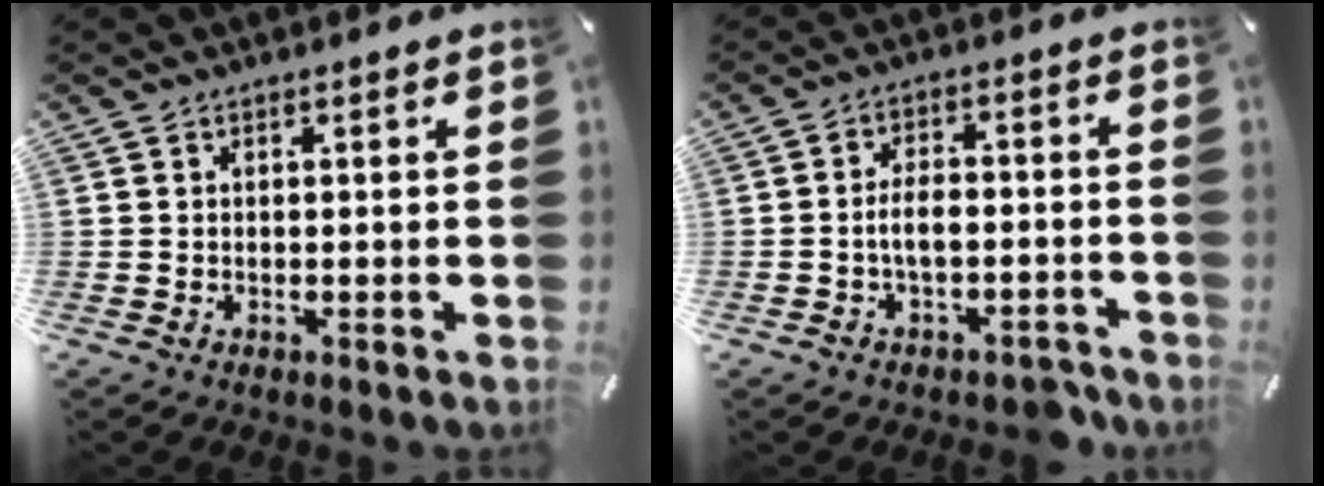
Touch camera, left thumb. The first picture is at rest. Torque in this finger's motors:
{"motor_torque": [0.03, 0.11, 0.32, 0.22, 0.09]}